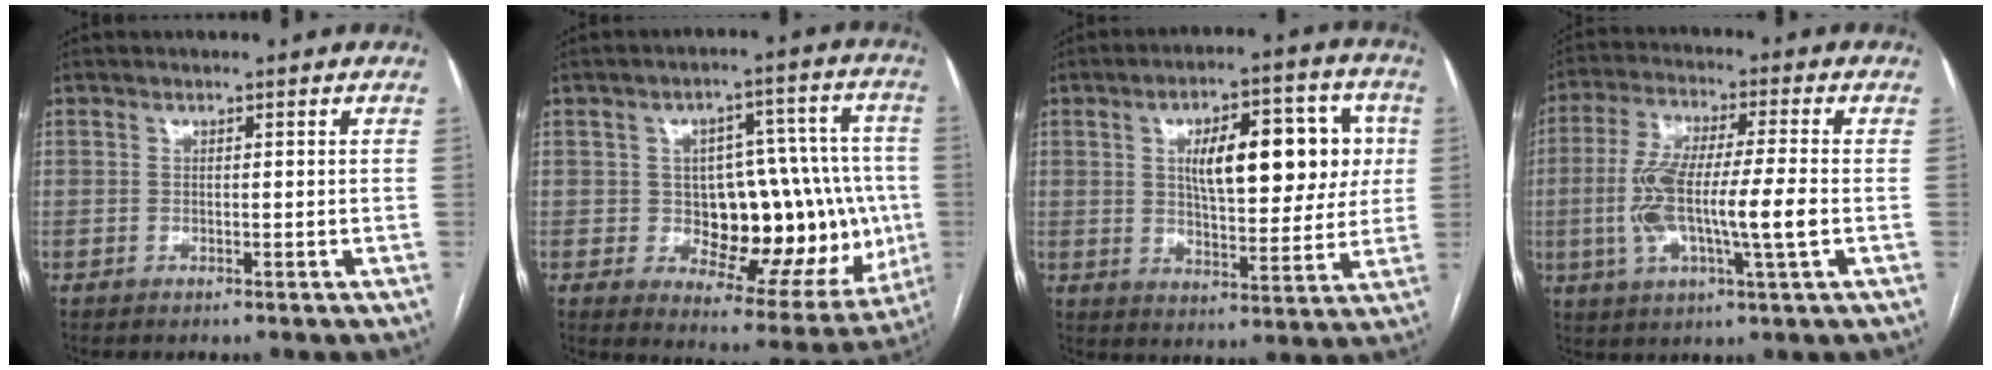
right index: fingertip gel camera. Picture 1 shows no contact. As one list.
[{"total": 19.0, "force": [-1.9, 8.8, 16.7], "torque": [-0.198, 0.029, -0.005]}, {"total": 15.0, "force": [3.3, 6.2, 13.2], "torque": [-0.185, 0.033, 0.054]}, {"total": 12.6, "force": [-1.7, 1.6, 12.4], "torque": [-0.249, 0.008, -0.032]}]